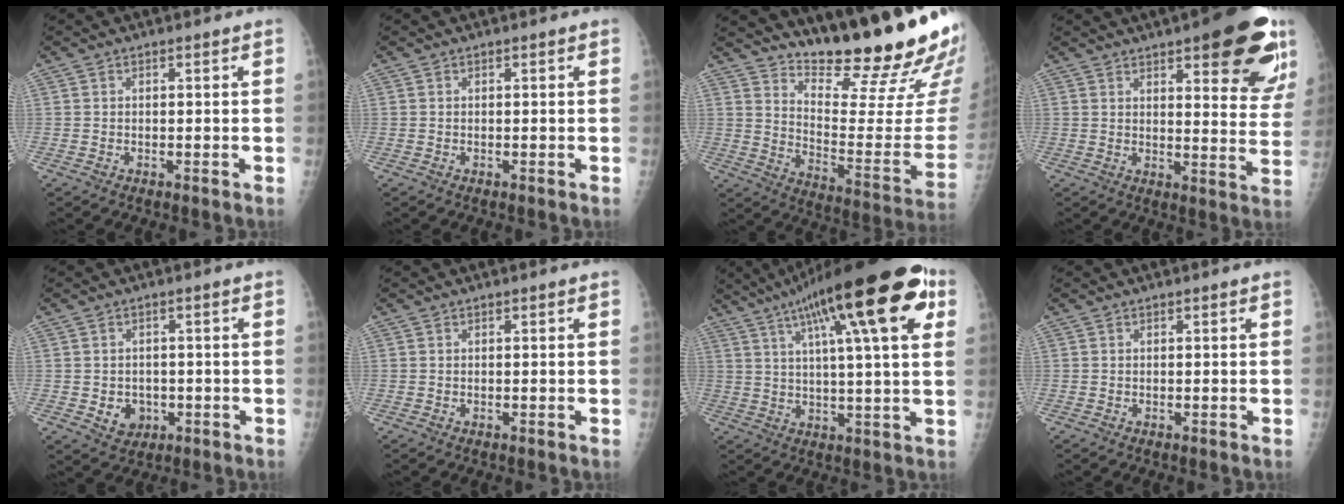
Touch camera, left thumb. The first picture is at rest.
{"total": 0.0}
{"total": 23.8, "force": [18.5, 4.0, 14.5], "torque": [-0.188, -0.143, 0.269]}
{"total": 20.5, "force": [11.5, 6.2, 15.8], "torque": [-0.164, -0.045, 0.139]}
{"total": 4.6, "force": [-1.1, 3.9, 2.1], "torque": [-0.011, 0.004, -0.006]}
{"total": 0.0}
{"total": 24.4, "force": [11.0, 5.7, 21.0], "torque": [-0.315, 0.009, 0.162]}
{"total": 0.0}